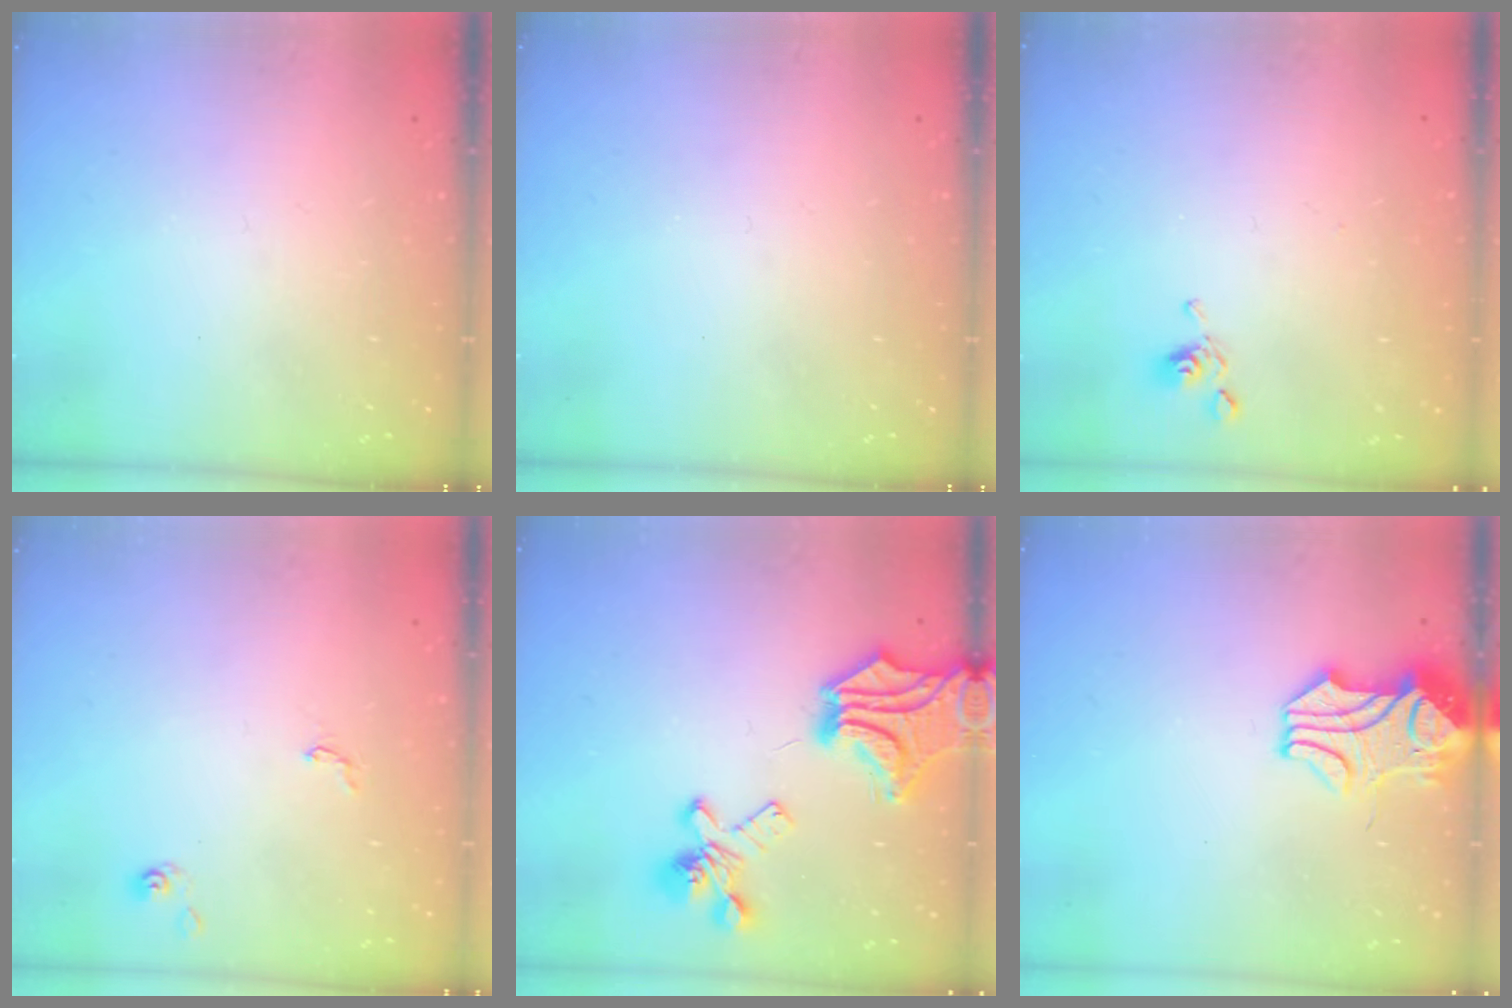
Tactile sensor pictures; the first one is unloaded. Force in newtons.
{"total": 0.0}
{"total": 4.9, "press": 4.9, "slide": 0.2}
{"total": 1.9, "press": 1.9, "slide": 0.2}
{"total": 12.3, "press": 11.8, "slide": 3.3}
{"total": 3.5, "press": 3.4, "slide": 1.0}